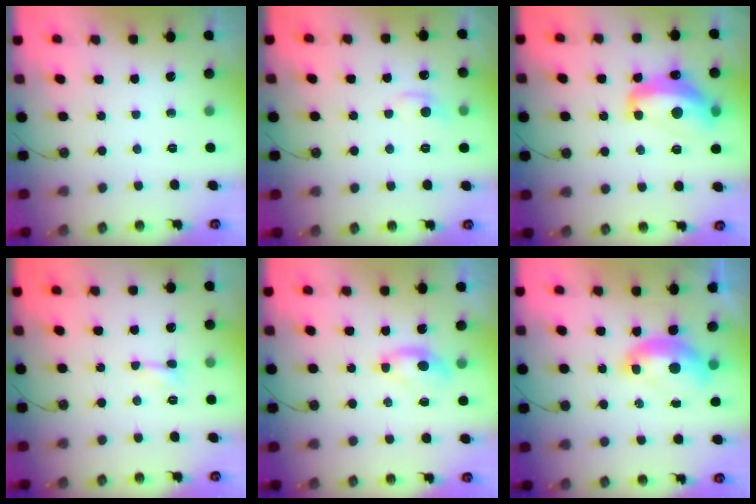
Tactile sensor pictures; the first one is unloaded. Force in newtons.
{"total": 1.6, "press": 1.3, "slide": 0.8}
{"total": 9.8, "press": 9.8, "slide": 0.8}
{"total": 1.7, "press": 1.6, "slide": 0.5}
{"total": 1.2, "press": 1.1, "slide": 0.5}
{"total": 2.0, "press": 1.9, "slide": 0.7}